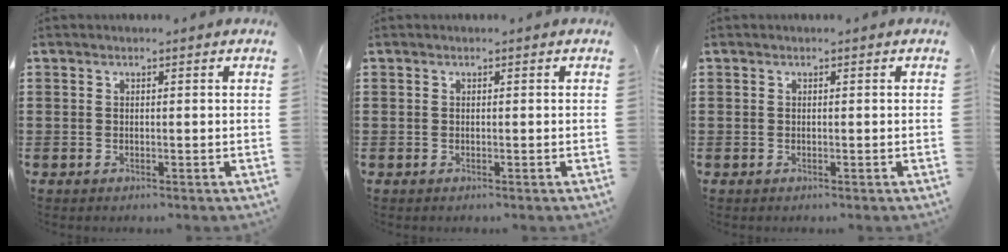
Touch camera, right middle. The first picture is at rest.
{"total": 0.0}
{"total": 0.0}